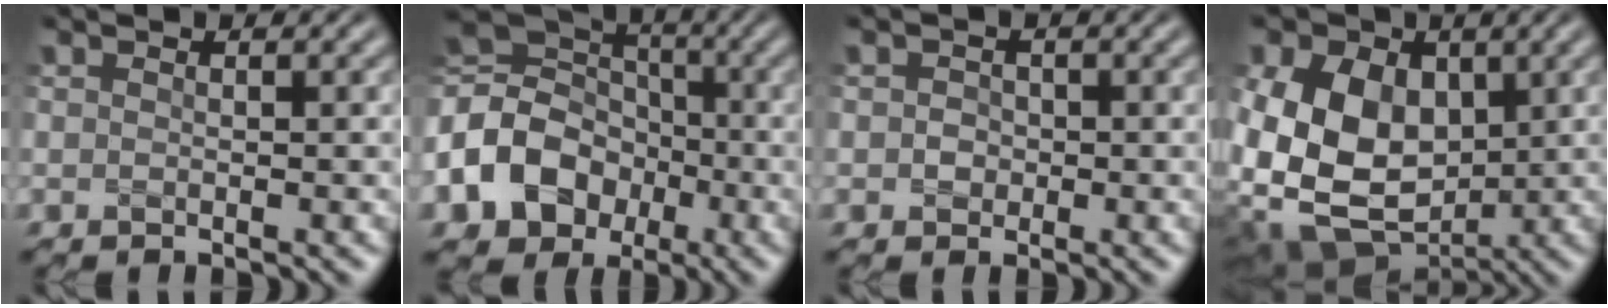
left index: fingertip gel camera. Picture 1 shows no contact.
{"total": 10.6, "force": [-3.4, 8.5, 5.3], "torque": [-0.131, -0.012, -0.078]}
{"total": 1.4, "force": [0.0, 1.3, 0.4], "torque": [0.011, 0.000, -0.007]}
{"total": 15.5, "force": [0.8, 12.9, 8.6], "torque": [-0.198, 0.012, 0.003]}